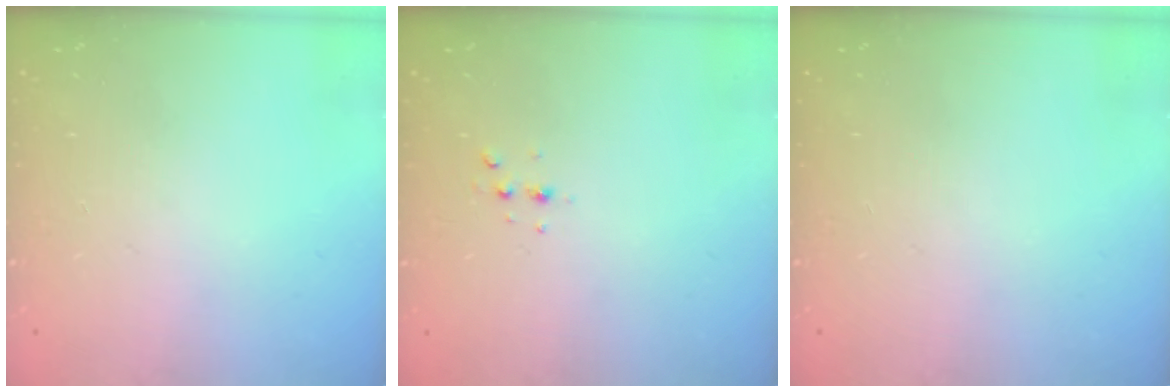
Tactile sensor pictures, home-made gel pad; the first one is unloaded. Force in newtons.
{"total": 2.8, "press": 2.8, "slide": 0.7}
{"total": 0.0}